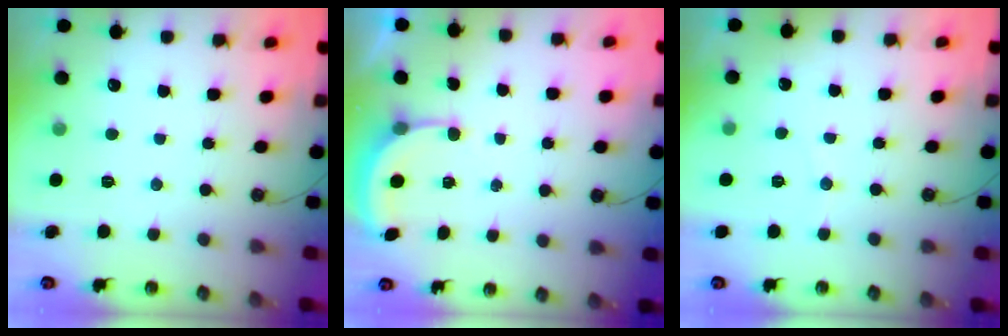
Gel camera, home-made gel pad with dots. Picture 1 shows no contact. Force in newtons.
{"total": 2.5, "press": 2.5, "slide": 0.4}
{"total": 3.0, "press": 2.9, "slide": 0.7}